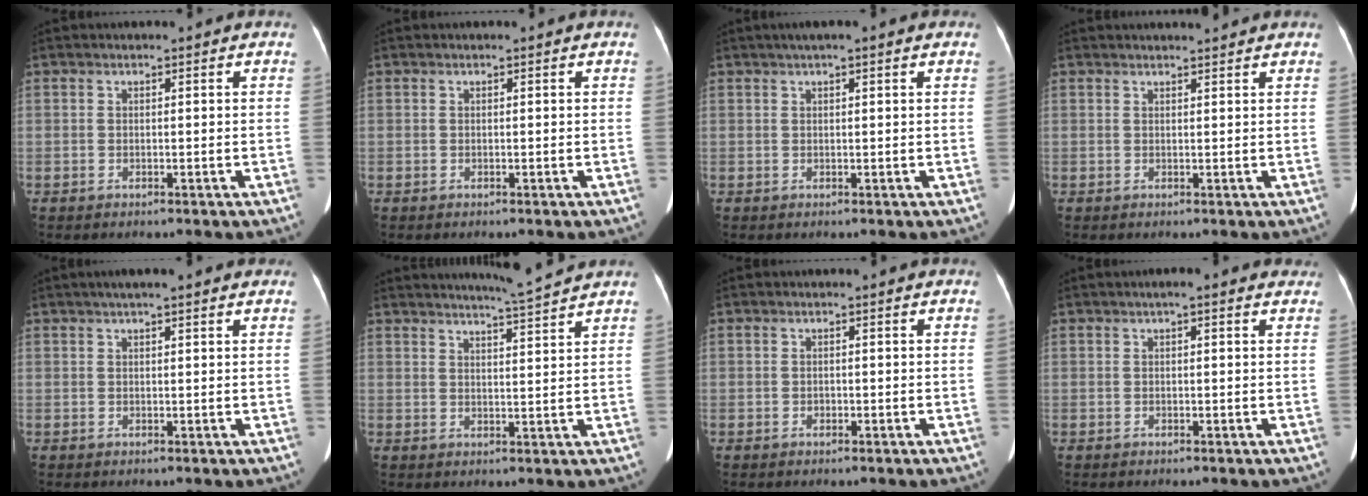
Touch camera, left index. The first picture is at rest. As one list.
[{"total": 0.0}, {"total": 3.4, "force": [2.2, 0.2, 2.5], "torque": [-0.042, 0.025, 0.032]}, {"total": 2.7, "force": [2.6, -0.1, 0.7], "torque": [-0.010, 0.013, 0.036]}, {"total": 5.3, "force": [4.0, 0.7, 3.5], "torque": [-0.047, 0.034, 0.056]}, {"total": 5.6, "force": [5.2, -1.5, 1.5], "torque": [-0.032, -0.009, 0.077]}, {"total": 0.6, "force": [-0.3, 0.4, 0.3], "torque": [-0.003, 0.002, -0.005]}, {"total": 3.1, "force": [2.0, 0.8, 2.2], "torque": [-0.026, 0.022, 0.021]}]